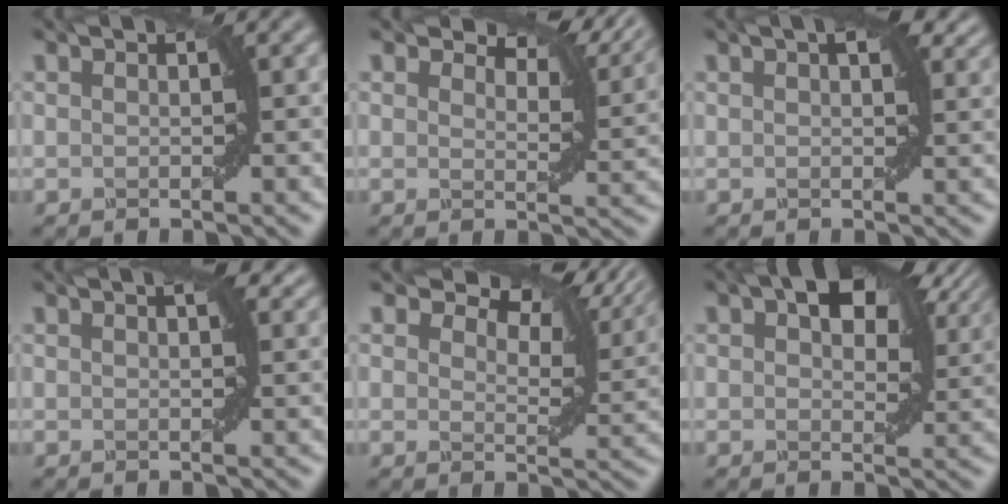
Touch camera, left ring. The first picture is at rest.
{"total": 6.6, "force": [4.9, 2.6, 3.5], "torque": [-0.052, 0.009, 0.073]}
{"total": 3.3, "force": [1.6, 1.4, 2.5], "torque": [-0.027, 0.007, 0.022]}
{"total": 1.5, "force": [1.0, 0.5, 1.1], "torque": [-0.009, -0.001, 0.016]}
{"total": 8.2, "force": [5.9, 3.5, 4.5], "torque": [-0.069, 0.006, 0.087]}
{"total": 8.7, "force": [4.0, 4.5, 6.4], "torque": [-0.083, 0.014, 0.061]}